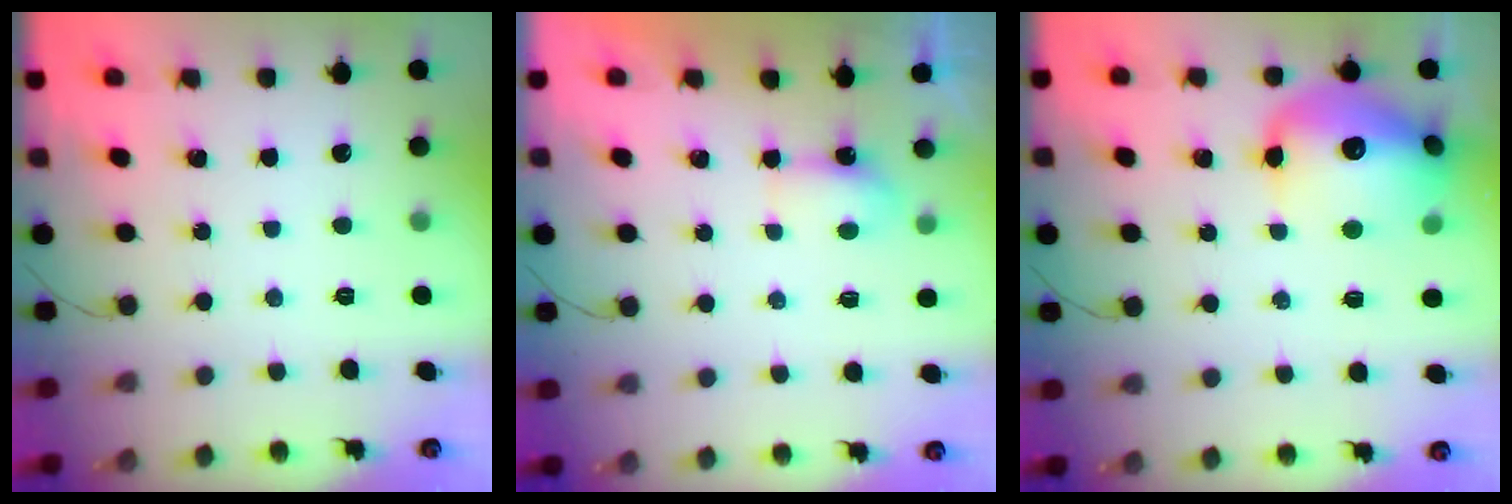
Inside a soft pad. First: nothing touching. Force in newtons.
{"total": 3.6, "press": 3.6, "slide": 0.7}
{"total": 17.6, "press": 17.2, "slide": 3.6}